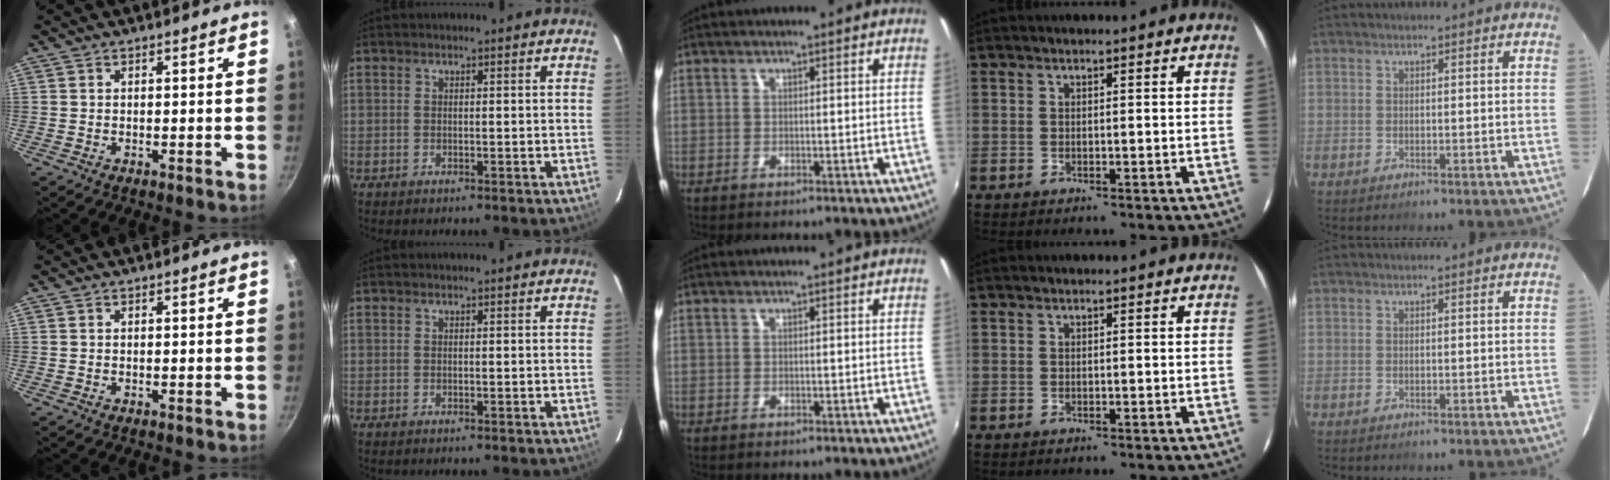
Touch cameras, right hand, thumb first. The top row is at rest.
{}